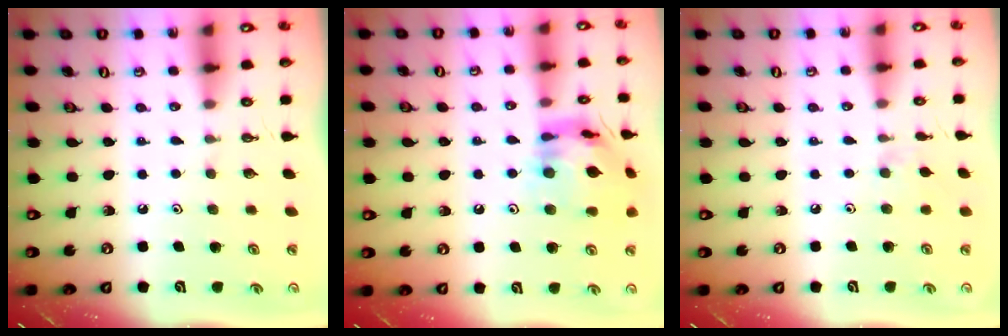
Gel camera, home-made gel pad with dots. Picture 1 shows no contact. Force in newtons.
{"total": 16.9, "press": 16.8, "slide": 1.7}
{"total": 3.4, "press": 3.3, "slide": 0.6}